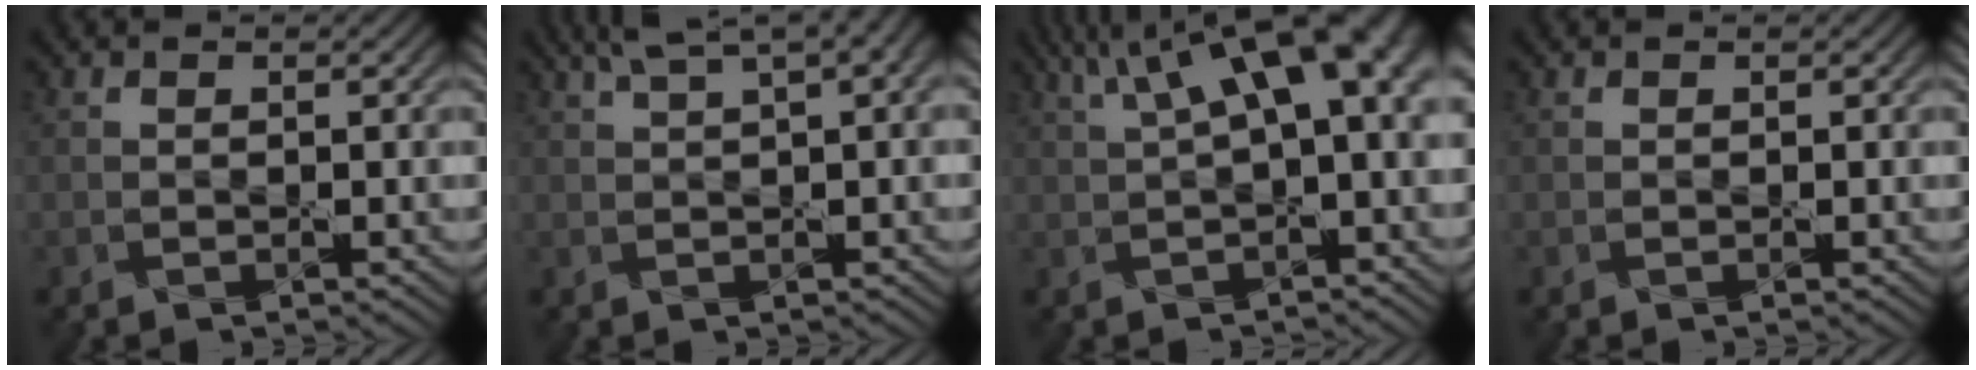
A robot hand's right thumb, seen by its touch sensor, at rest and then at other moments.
{"total": 8.3, "force": [4.3, 2.4, 6.7], "torque": [-0.095, 0.038, 0.044]}
{"total": 10.9, "force": [3.5, 3.6, 9.6], "torque": [-0.146, 0.020, 0.059]}
{"total": 0.0}